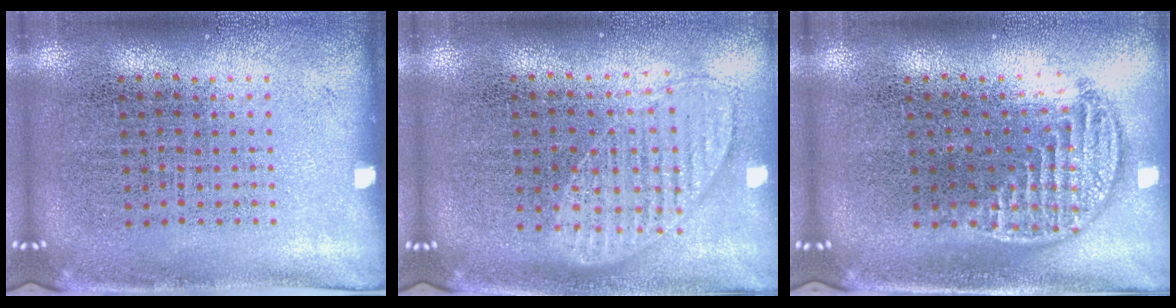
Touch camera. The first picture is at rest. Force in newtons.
{"total": 0.9, "press": 0.9, "slide": 0.1}
{"total": 1.2, "press": 1.0, "slide": 0.6}